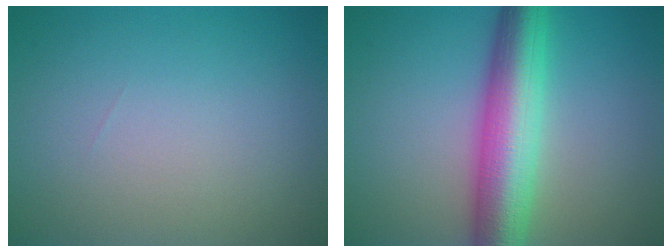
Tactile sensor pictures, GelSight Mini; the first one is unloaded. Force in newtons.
{"total": 8.3, "press": 8.2, "slide": 0.2}